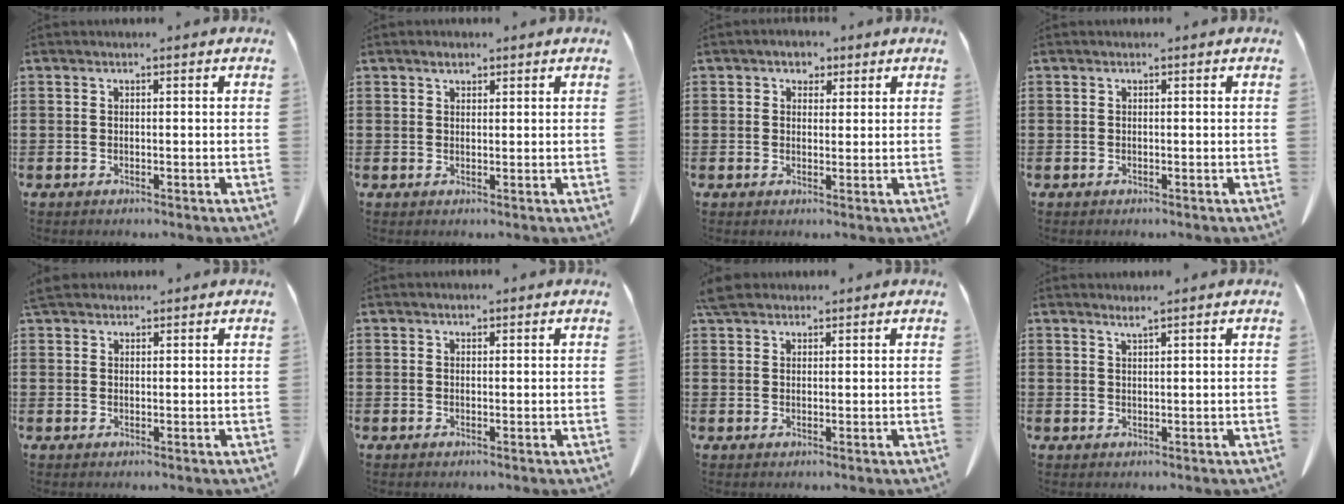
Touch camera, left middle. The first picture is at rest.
{"total": 1.6, "force": [1.2, 0.7, 0.7], "torque": [-0.008, -0.003, 0.023]}
{"total": 2.2, "force": [1.5, 1.6, 0.2], "torque": [-0.007, 0.007, 0.026]}
{"total": 0.0}
{"total": 2.5, "force": [2.2, 1.0, 0.9], "torque": [-0.025, 0.004, 0.044]}
{"total": 0.6, "force": [0.4, 0.4, 0.1], "torque": [0.003, -0.002, 0.007]}
{"total": 3.2, "force": [2.8, 1.2, 1.2], "torque": [-0.032, 0.003, 0.055]}
{"total": 1.5, "force": [1.3, -0.2, 0.6], "torque": [-0.012, -0.004, 0.026]}